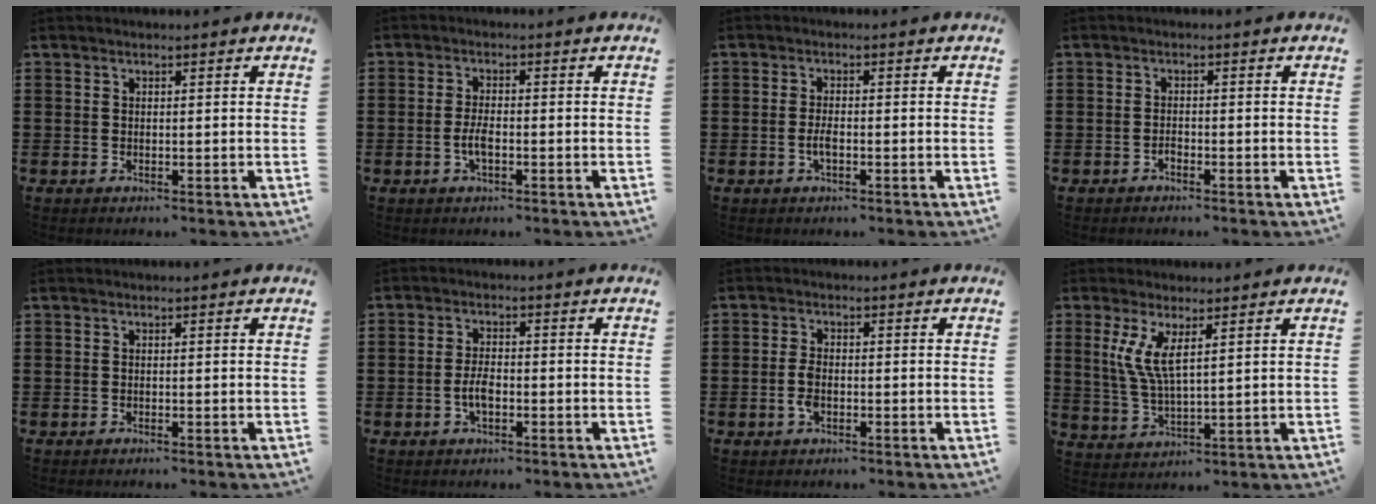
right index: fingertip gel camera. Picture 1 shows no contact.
{"total": 3.4, "force": [-1.0, 1.3, 3.0], "torque": [-0.069, -0.002, -0.022]}
{"total": 2.5, "force": [-0.7, 0.9, 2.2], "torque": [-0.049, -0.001, -0.016]}
{"total": 1.1, "force": [-0.8, 0.5, 0.6], "torque": [-0.014, -0.002, -0.016]}
{"total": 0.0}
{"total": 3.7, "force": [-1.1, 1.7, 3.1], "torque": [-0.071, 0.000, -0.022]}
{"total": 3.0, "force": [-0.9, 1.5, 2.5], "torque": [-0.062, -0.003, -0.019]}
{"total": 5.9, "force": [2.4, 1.7, 5.2], "torque": [-0.117, -0.003, 0.040]}